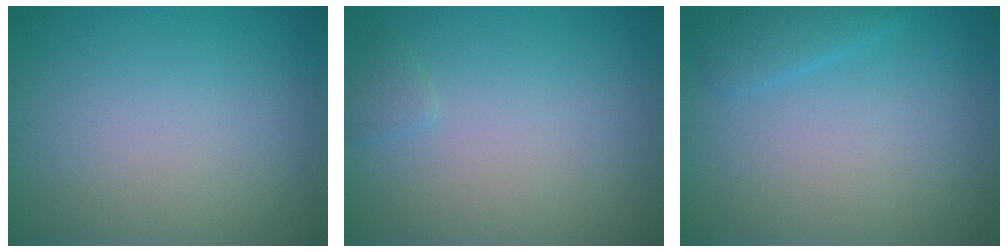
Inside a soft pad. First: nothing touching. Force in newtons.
{"total": 0.8, "press": 0.8, "slide": 0.0}
{"total": 1.7, "press": 1.7, "slide": 0.2}